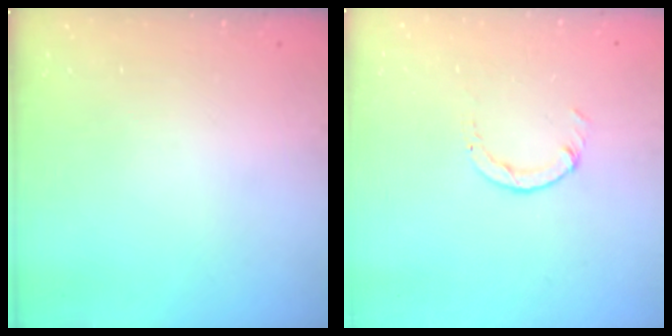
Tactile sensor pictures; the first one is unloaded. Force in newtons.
{"total": 0.7, "press": 0.7, "slide": 0.2}